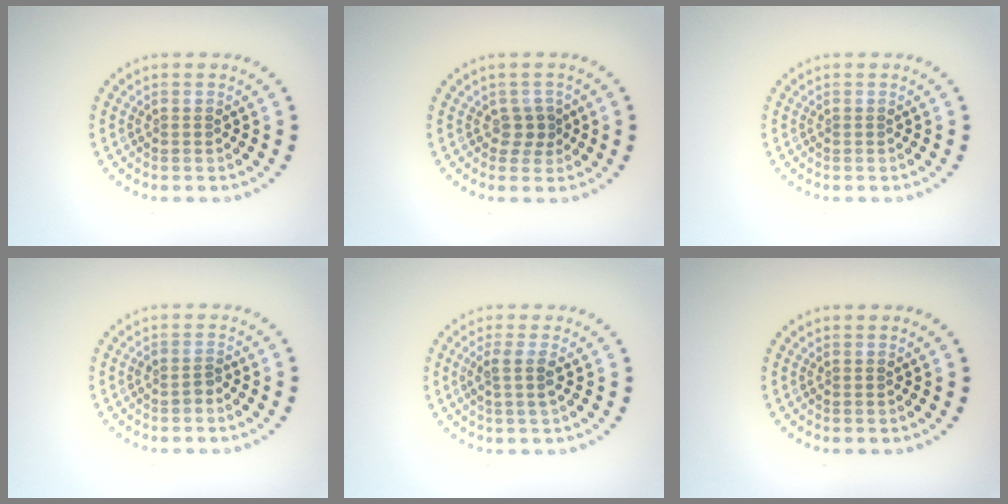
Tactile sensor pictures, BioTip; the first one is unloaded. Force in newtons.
{"total": 1.4, "press": 1.2, "slide": 0.7}
{"total": 0.0}
{"total": 1.0, "press": 0.9, "slide": 0.6}
{"total": 1.9, "press": 1.5, "slide": 1.1}
{"total": 0.0}